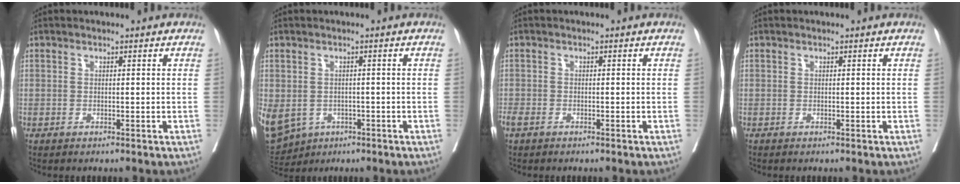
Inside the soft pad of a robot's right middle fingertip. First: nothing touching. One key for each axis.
{"total": 22.6, "fx": -8.3, "fy": 18.7, "fz": 9.6, "tx": -0.350, "ty": -0.019, "tz": -0.112}
{"total": 2.2, "fx": -1.5, "fy": 0.8, "fz": 1.5, "tx": -0.046, "ty": -0.001, "tz": -0.026}
{"total": 0.0}